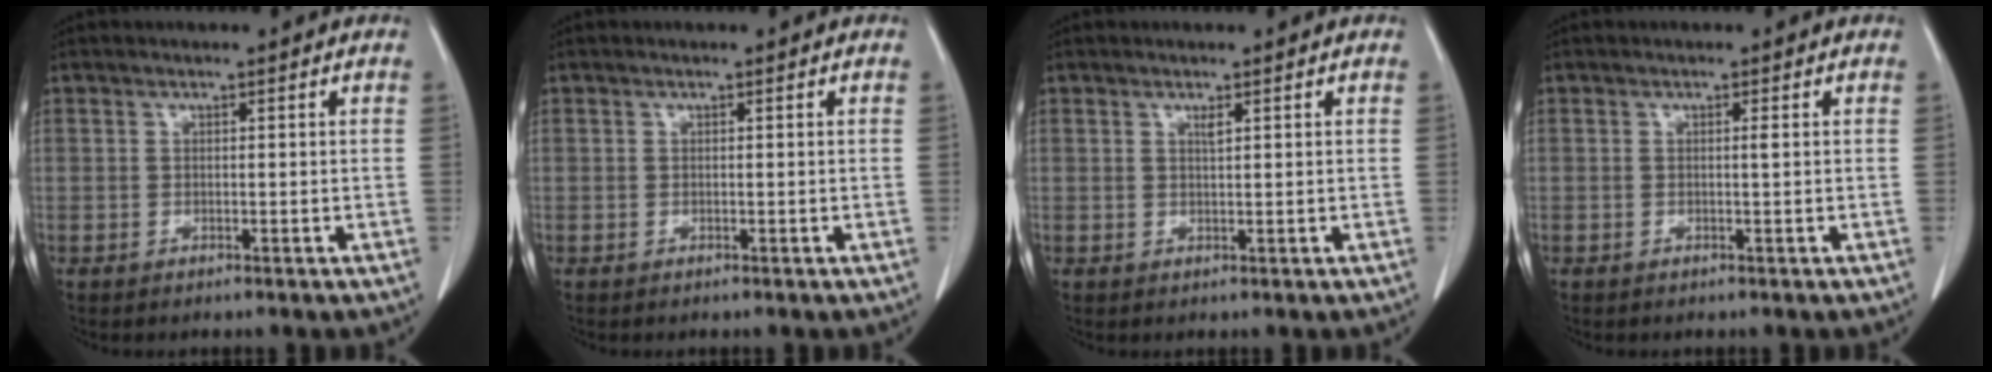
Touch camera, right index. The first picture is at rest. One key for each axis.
{"total": 0.0}
{"total": 1.0, "fx": 0.6, "fy": 0.0, "fz": 0.7, "tx": -0.016, "ty": -0.004, "tz": 0.012}
{"total": 0.6, "fx": 0.1, "fy": -0.1, "fz": 0.5, "tx": -0.009, "ty": -0.001, "tz": 0.002}